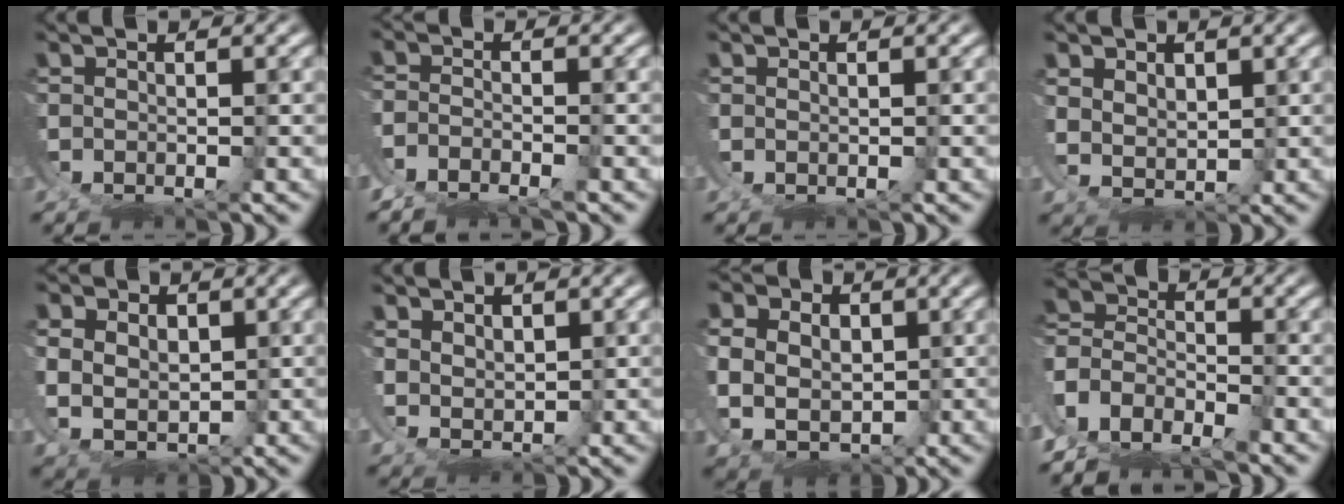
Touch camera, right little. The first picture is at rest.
{"total": 4.0, "force": [-3.1, 2.3, 1.1], "torque": [-0.020, -0.010, -0.062]}
{"total": 0.7, "force": [0.3, 0.4, 0.5], "torque": [-0.012, -0.003, 0.009]}
{"total": 3.9, "force": [0.6, 3.0, 2.4], "torque": [-0.063, -0.034, 0.026]}
{"total": 6.9, "force": [-0.5, 5.7, 3.9], "torque": [-0.091, -0.040, 0.004]}
{"total": 2.9, "force": [1.0, 2.1, 1.7], "torque": [-0.045, -0.026, 0.033]}
{"total": 9.0, "force": [-1.2, 7.5, 4.8], "torque": [-0.109, -0.049, -0.010]}
{"total": 11.1, "force": [-3.9, 9.5, 4.3], "torque": [-0.106, -0.041, -0.077]}